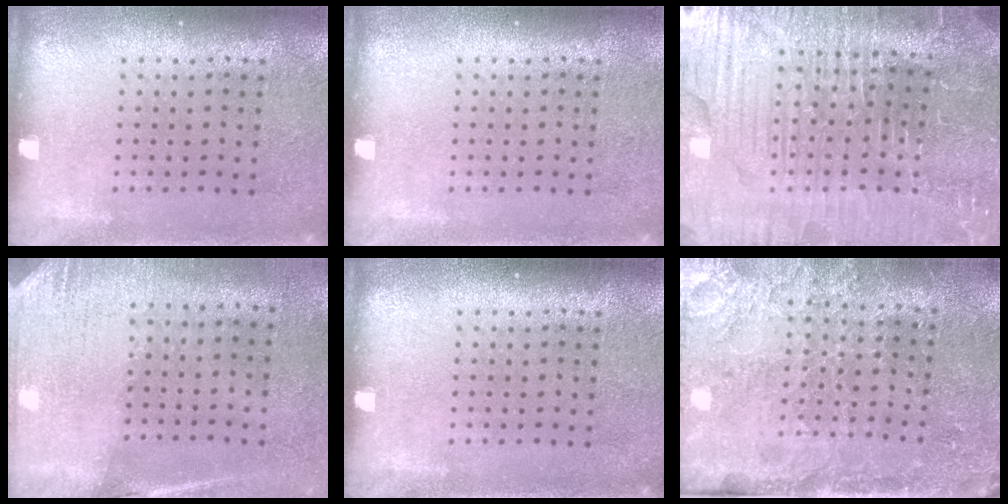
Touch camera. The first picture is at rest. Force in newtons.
{"total": 0.0}
{"total": 4.4, "press": 4.4, "slide": 0.7}
{"total": 2.6, "press": 2.3, "slide": 1.3}
{"total": 0.0}
{"total": 3.4, "press": 3.4, "slide": 0.4}